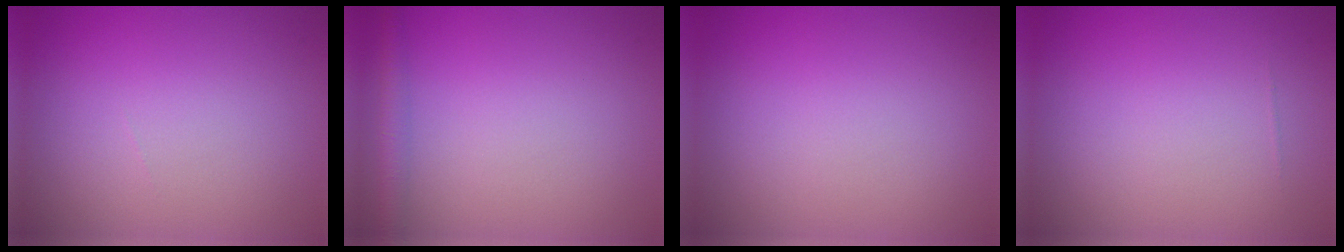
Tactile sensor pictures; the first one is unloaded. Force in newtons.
{"total": 2.1, "press": 2.1, "slide": 0.1}
{"total": 0.0}
{"total": 0.0}